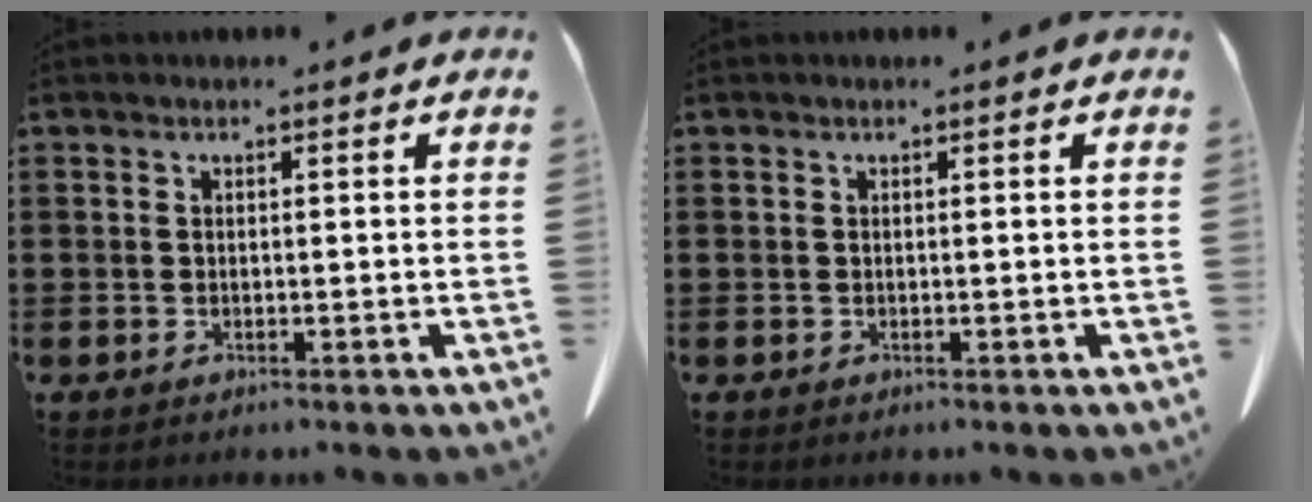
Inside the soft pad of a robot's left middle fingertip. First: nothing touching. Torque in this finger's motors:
{"motor_torque": [-0.40, 0.40, 0.00, -0.01]}